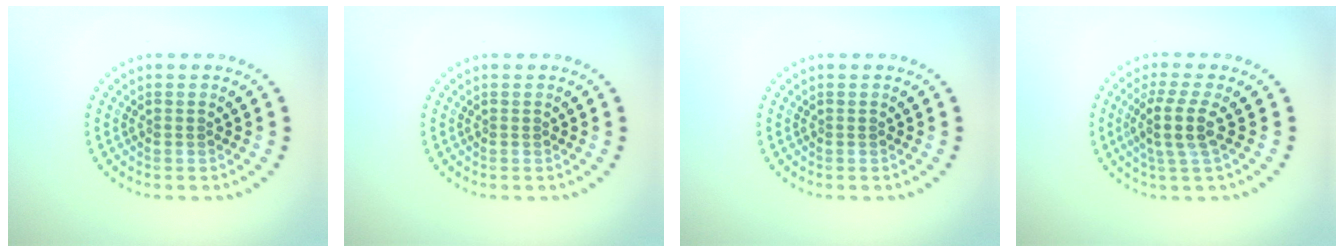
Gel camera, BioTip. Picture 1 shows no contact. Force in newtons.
{"total": 0.0}
{"total": 0.0}
{"total": 3.2, "press": 2.5, "slide": 2.0}